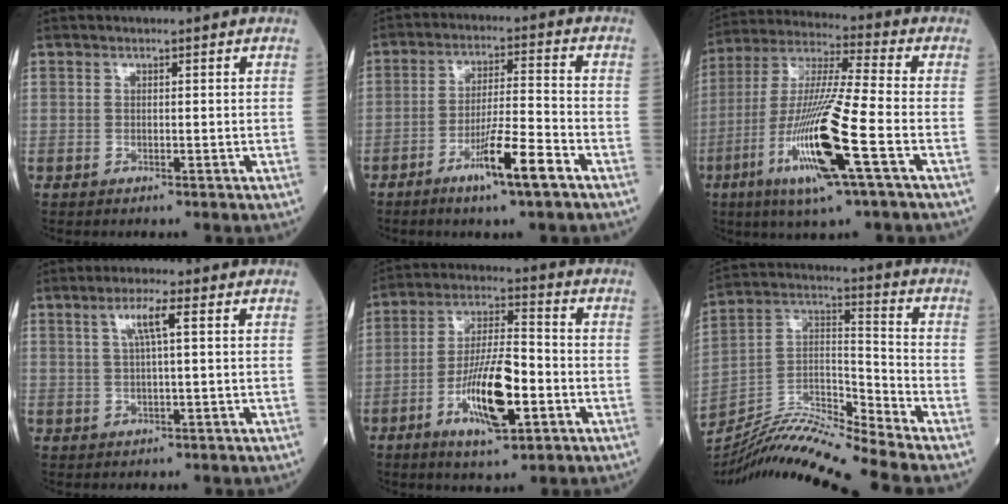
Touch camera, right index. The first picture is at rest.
{"total": 8.6, "force": [-4.9, -0.1, 7.1], "torque": [-0.125, -0.007, -0.087]}
{"total": 17.3, "force": [-6.4, 0.1, 16.1], "torque": [-0.335, -0.022, -0.122]}
{"total": 4.0, "force": [1.3, -0.1, 3.7], "torque": [-0.073, 0.008, 0.025]}
{"total": 12.2, "force": [-4.3, 2.7, 11.1], "torque": [-0.210, -0.001, -0.073]}
{"total": 15.5, "force": [-14.5, -2.5, 5.1], "torque": [-0.091, 0.024, -0.266]}